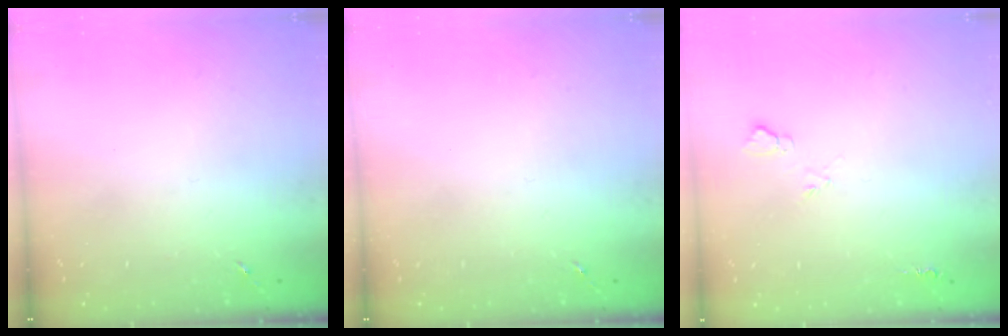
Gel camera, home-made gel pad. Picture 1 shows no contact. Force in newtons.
{"total": 0.0}
{"total": 5.0, "press": 5.0, "slide": 0.6}